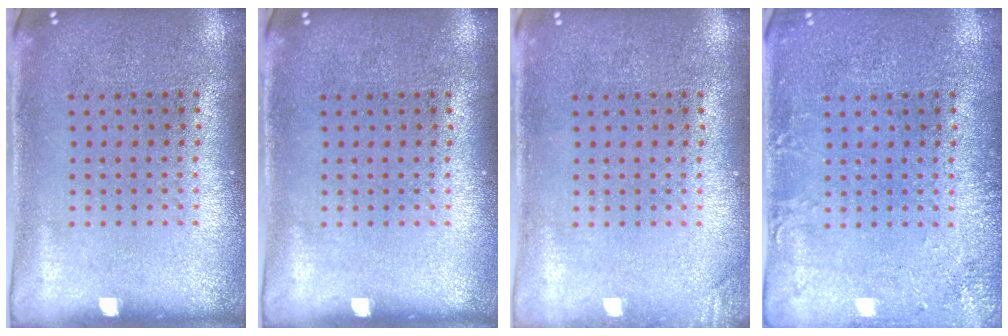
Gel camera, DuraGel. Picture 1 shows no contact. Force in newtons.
{"total": 0.0}
{"total": 0.9, "press": 0.9, "slide": 0.2}
{"total": 1.9, "press": 1.9, "slide": 0.2}